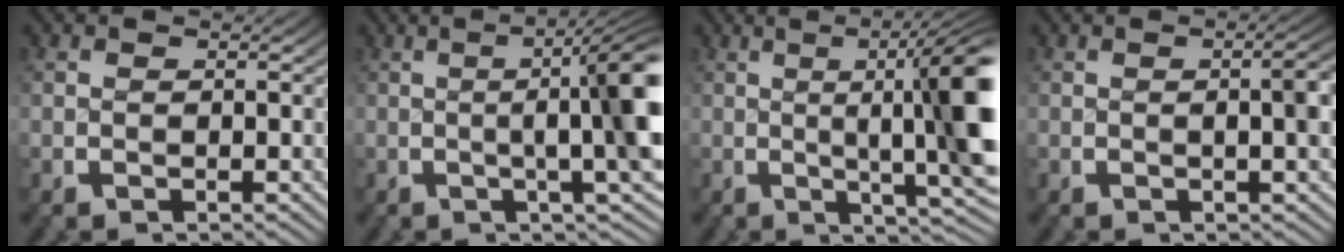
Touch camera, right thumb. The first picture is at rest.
{"total": 11.3, "force": [1.6, 3.8, 10.5], "torque": [-0.116, 0.021, 0.011]}
{"total": 14.0, "force": [2.1, 5.7, 12.7], "torque": [-0.150, 0.006, 0.019]}
{"total": 4.0, "force": [0.1, 1.2, 3.8], "torque": [-0.043, 0.004, 0.000]}